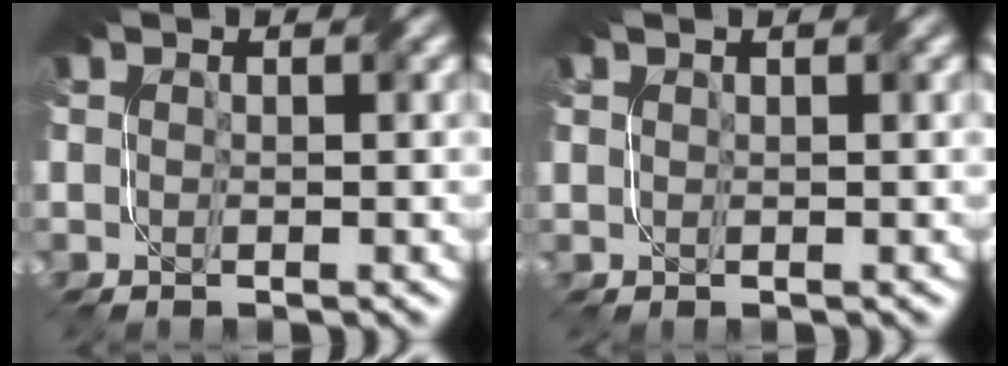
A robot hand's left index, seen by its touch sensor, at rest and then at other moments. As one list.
[{"total": 1.6, "force": [1.1, 0.5, 1.0], "torque": [-0.011, -0.002, 0.010]}]